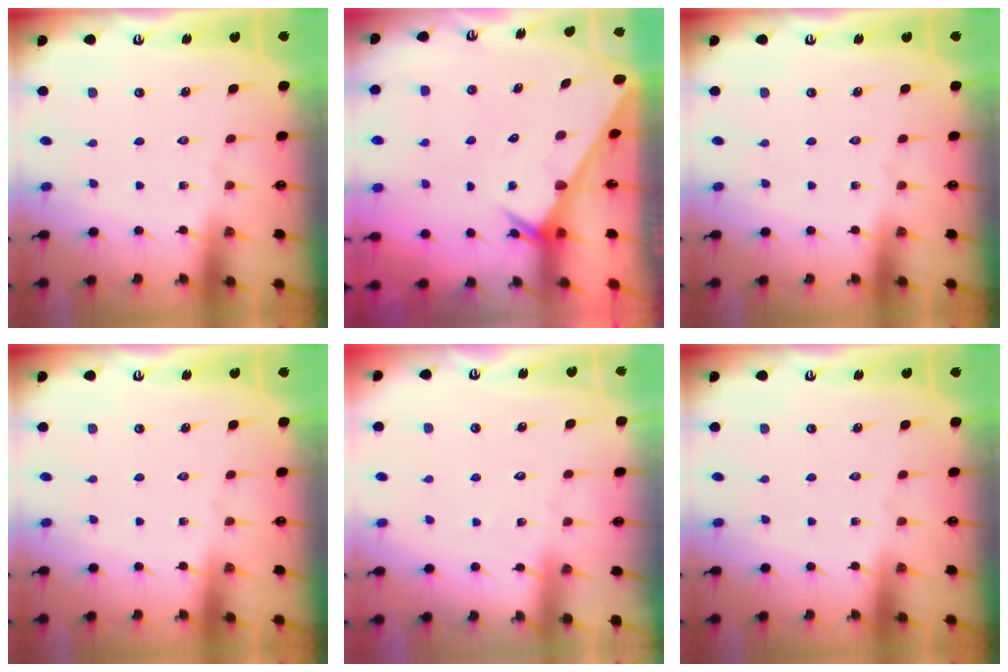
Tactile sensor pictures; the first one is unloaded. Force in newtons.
{"total": 2.6, "press": 2.6, "slide": 0.1}
{"total": 0.0}
{"total": 0.0}
{"total": 4.5, "press": 4.5, "slide": 0.3}
{"total": 0.0}